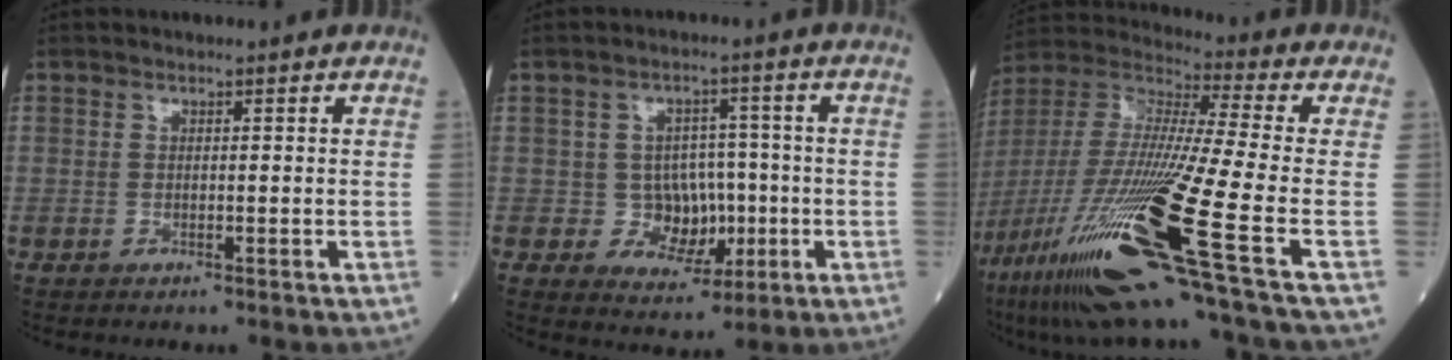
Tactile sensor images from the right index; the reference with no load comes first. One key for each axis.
{"total": 4.9, "fx": -0.5, "fy": 4.3, "fz": 2.3, "tx": -0.022, "ty": 0.008, "tz": 0.003}
{"total": 27.2, "fx": -13.2, "fy": 0.2, "fz": 23.8, "tx": -0.497, "ty": -0.061, "tz": -0.245}